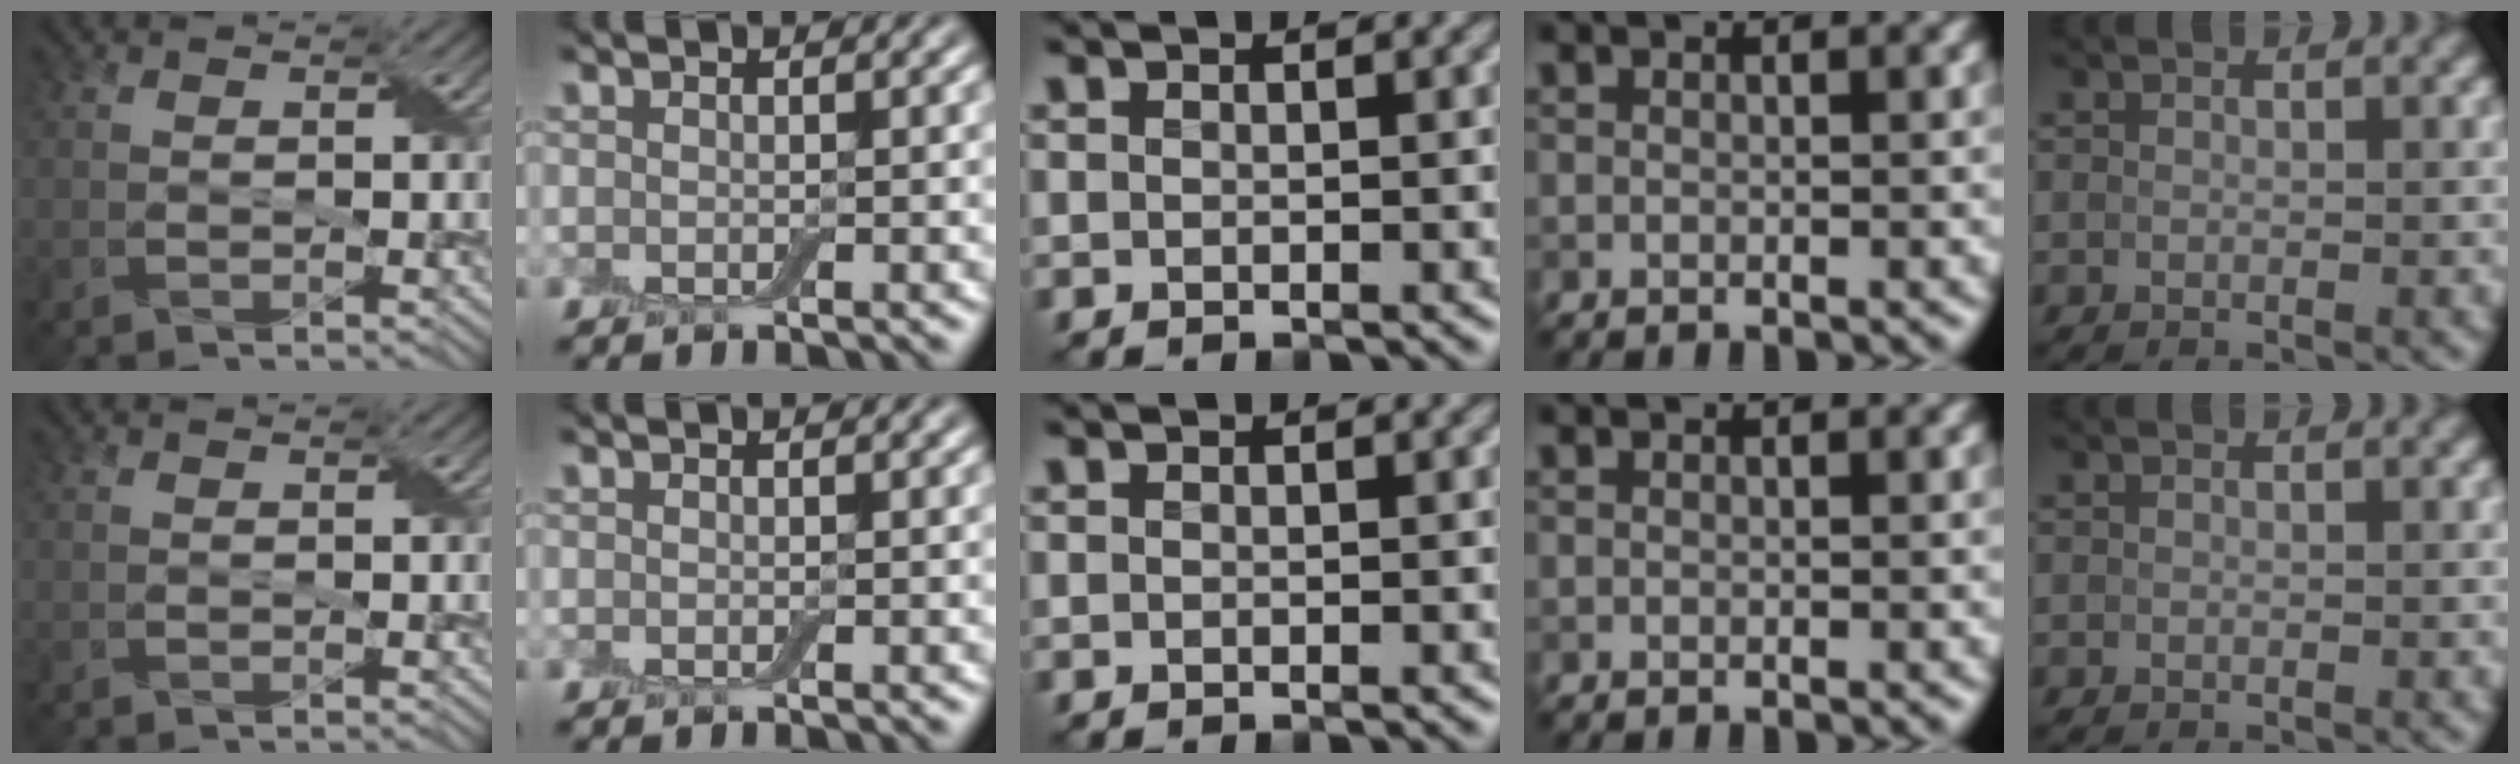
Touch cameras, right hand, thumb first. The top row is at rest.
{}